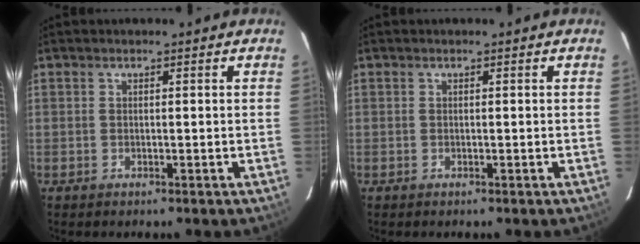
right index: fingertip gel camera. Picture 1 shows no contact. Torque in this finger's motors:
{"motor_torque": [-0.01, -0.01, 0.01, 0.00]}